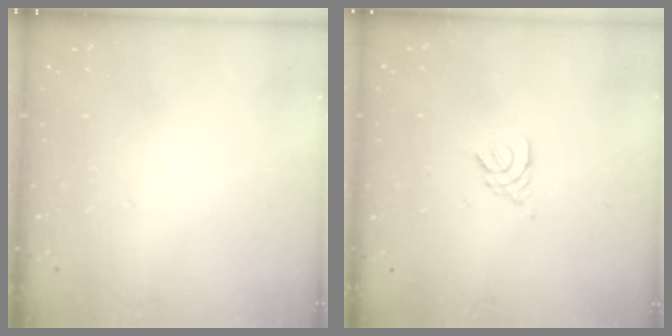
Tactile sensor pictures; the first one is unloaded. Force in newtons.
{"total": 2.4, "press": 2.3, "slide": 0.5}